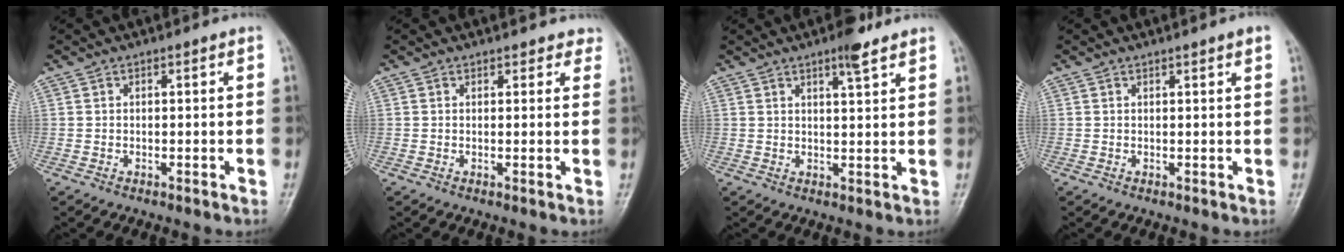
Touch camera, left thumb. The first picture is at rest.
{"total": 2.8, "force": [2.4, 1.5, -0.2], "torque": [0.033, -0.011, 0.011]}
{"total": 4.1, "force": [3.0, 1.0, 2.7], "torque": [-0.035, -0.019, 0.044]}
{"total": 1.9, "force": [1.4, 0.3, 1.3], "torque": [-0.013, -0.001, 0.016]}